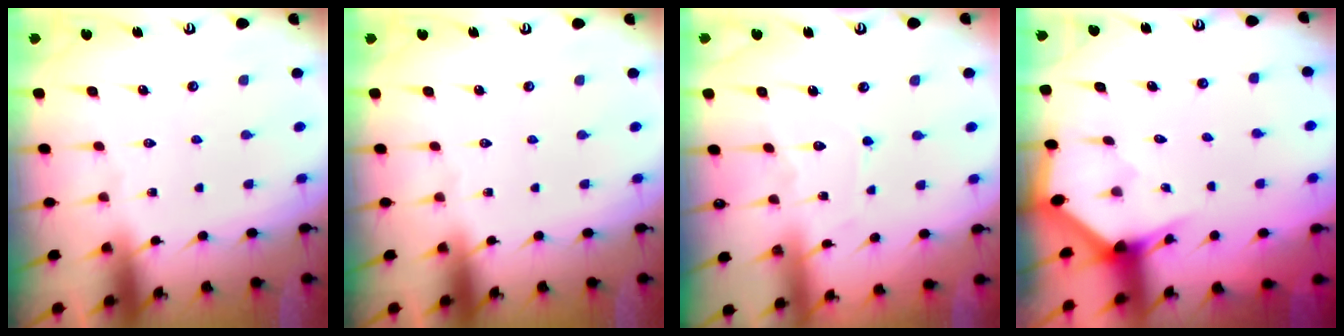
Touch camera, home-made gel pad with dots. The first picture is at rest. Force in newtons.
{"total": 0.0}
{"total": 6.0, "press": 6.0, "slide": 0.8}
{"total": 2.2, "press": 2.2, "slide": 0.1}